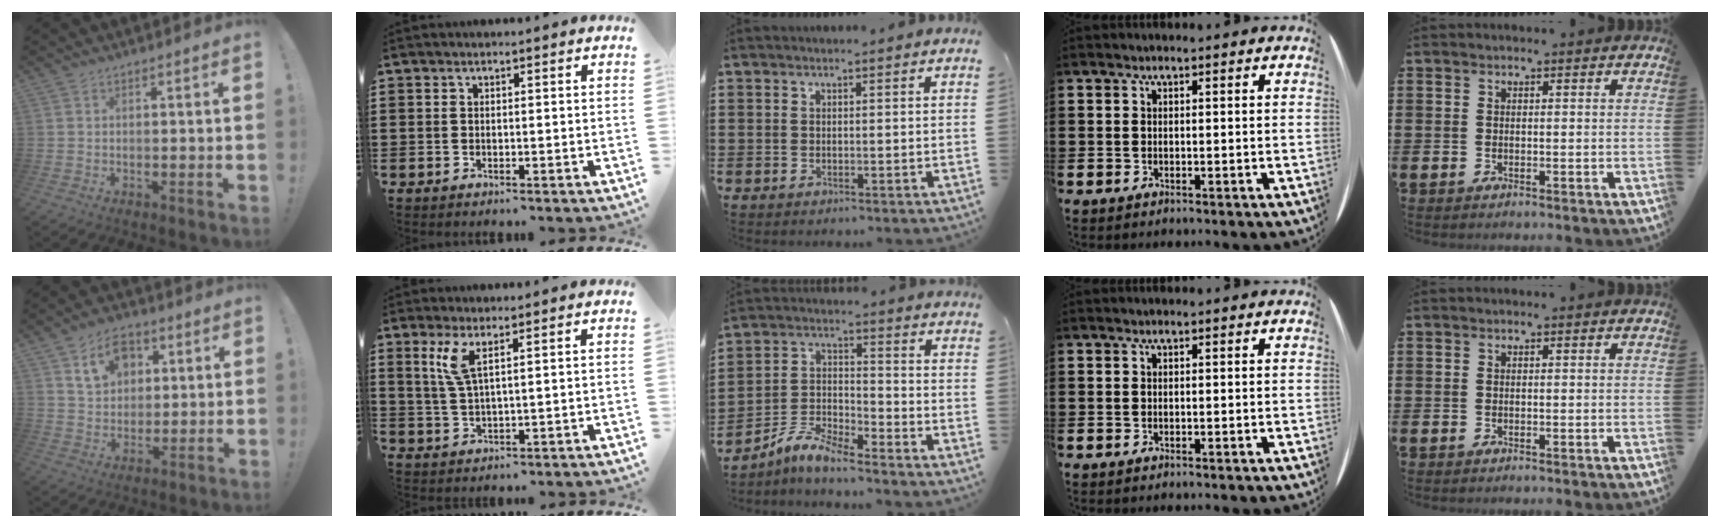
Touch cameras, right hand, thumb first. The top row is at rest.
{"thumb": {"total": 10.6, "force": [4.7, 8.0, 5.1], "torque": [-0.074, -0.010, 0.088]}, "index": {"total": 4.0, "force": [1.9, 0.8, 3.4], "torque": [-0.082, -0.002, 0.030]}, "middle": {"total": 6.9, "force": [-6.3, 1.1, 2.7], "torque": [-0.070, 0.001, -0.126]}}